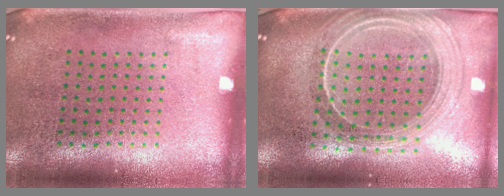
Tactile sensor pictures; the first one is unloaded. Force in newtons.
{"total": 2.4, "press": 2.0, "slide": 1.3}